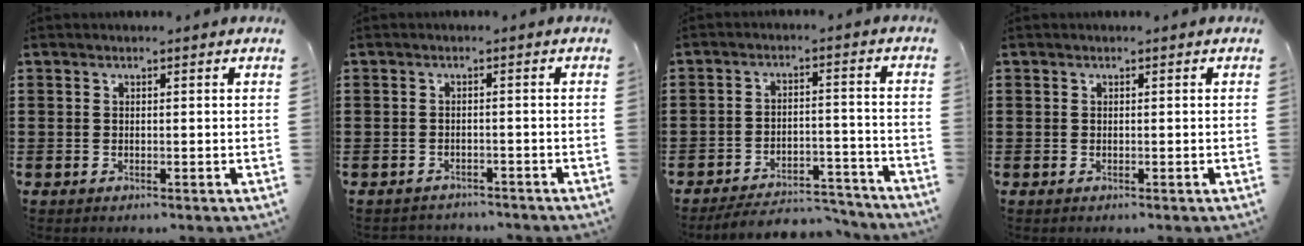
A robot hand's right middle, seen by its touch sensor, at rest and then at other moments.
{"total": 1.7, "force": [-1.7, 0.3, -0.3], "torque": [-0.002, -0.002, -0.038]}
{"total": 5.3, "force": [-5.2, 0.7, 1.0], "torque": [-0.022, 0.007, -0.104]}
{"total": 0.0}